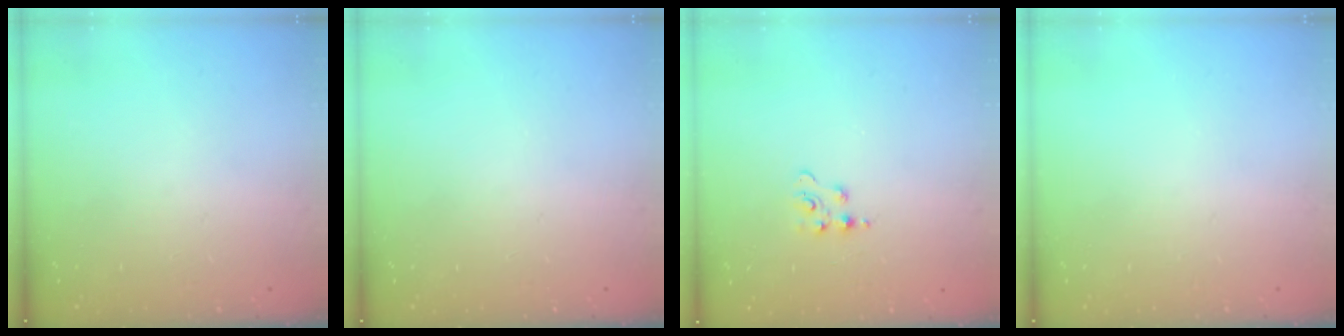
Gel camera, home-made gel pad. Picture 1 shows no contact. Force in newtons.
{"total": 0.0}
{"total": 3.6, "press": 3.6, "slide": 0.4}
{"total": 0.0}